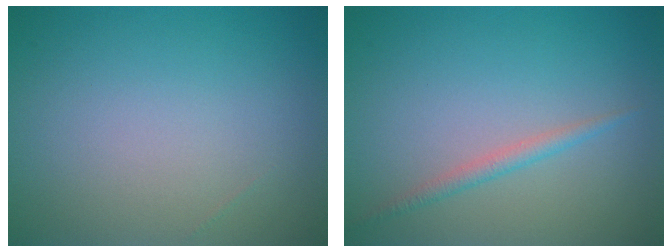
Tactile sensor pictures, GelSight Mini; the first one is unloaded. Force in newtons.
{"total": 1.3, "press": 1.3, "slide": 0.1}